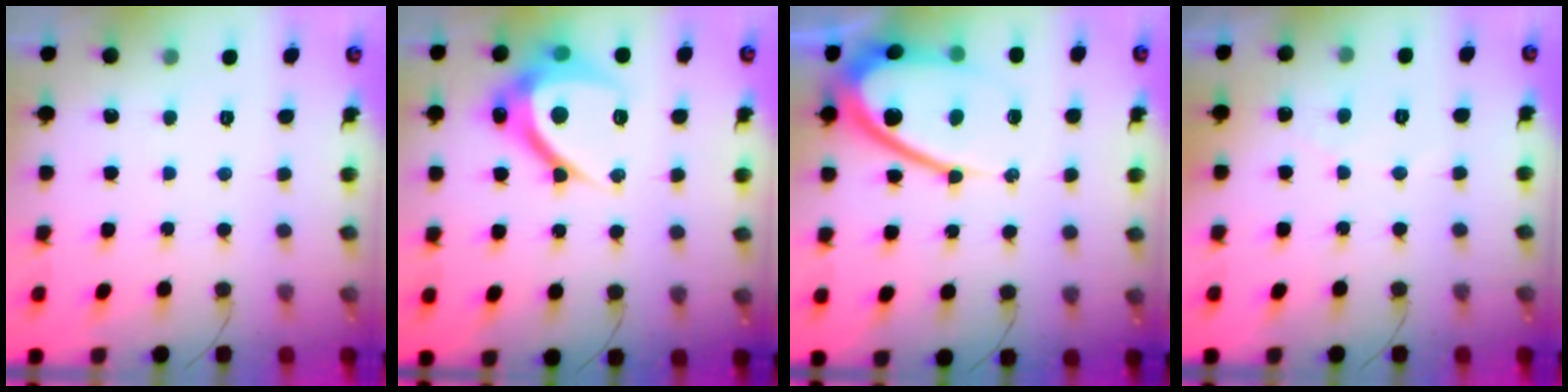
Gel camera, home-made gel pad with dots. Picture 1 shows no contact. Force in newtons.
{"total": 14.4, "press": 14.4, "slide": 0.5}
{"total": 16.6, "press": 16.5, "slide": 1.5}
{"total": 2.4, "press": 2.4, "slide": 0.1}